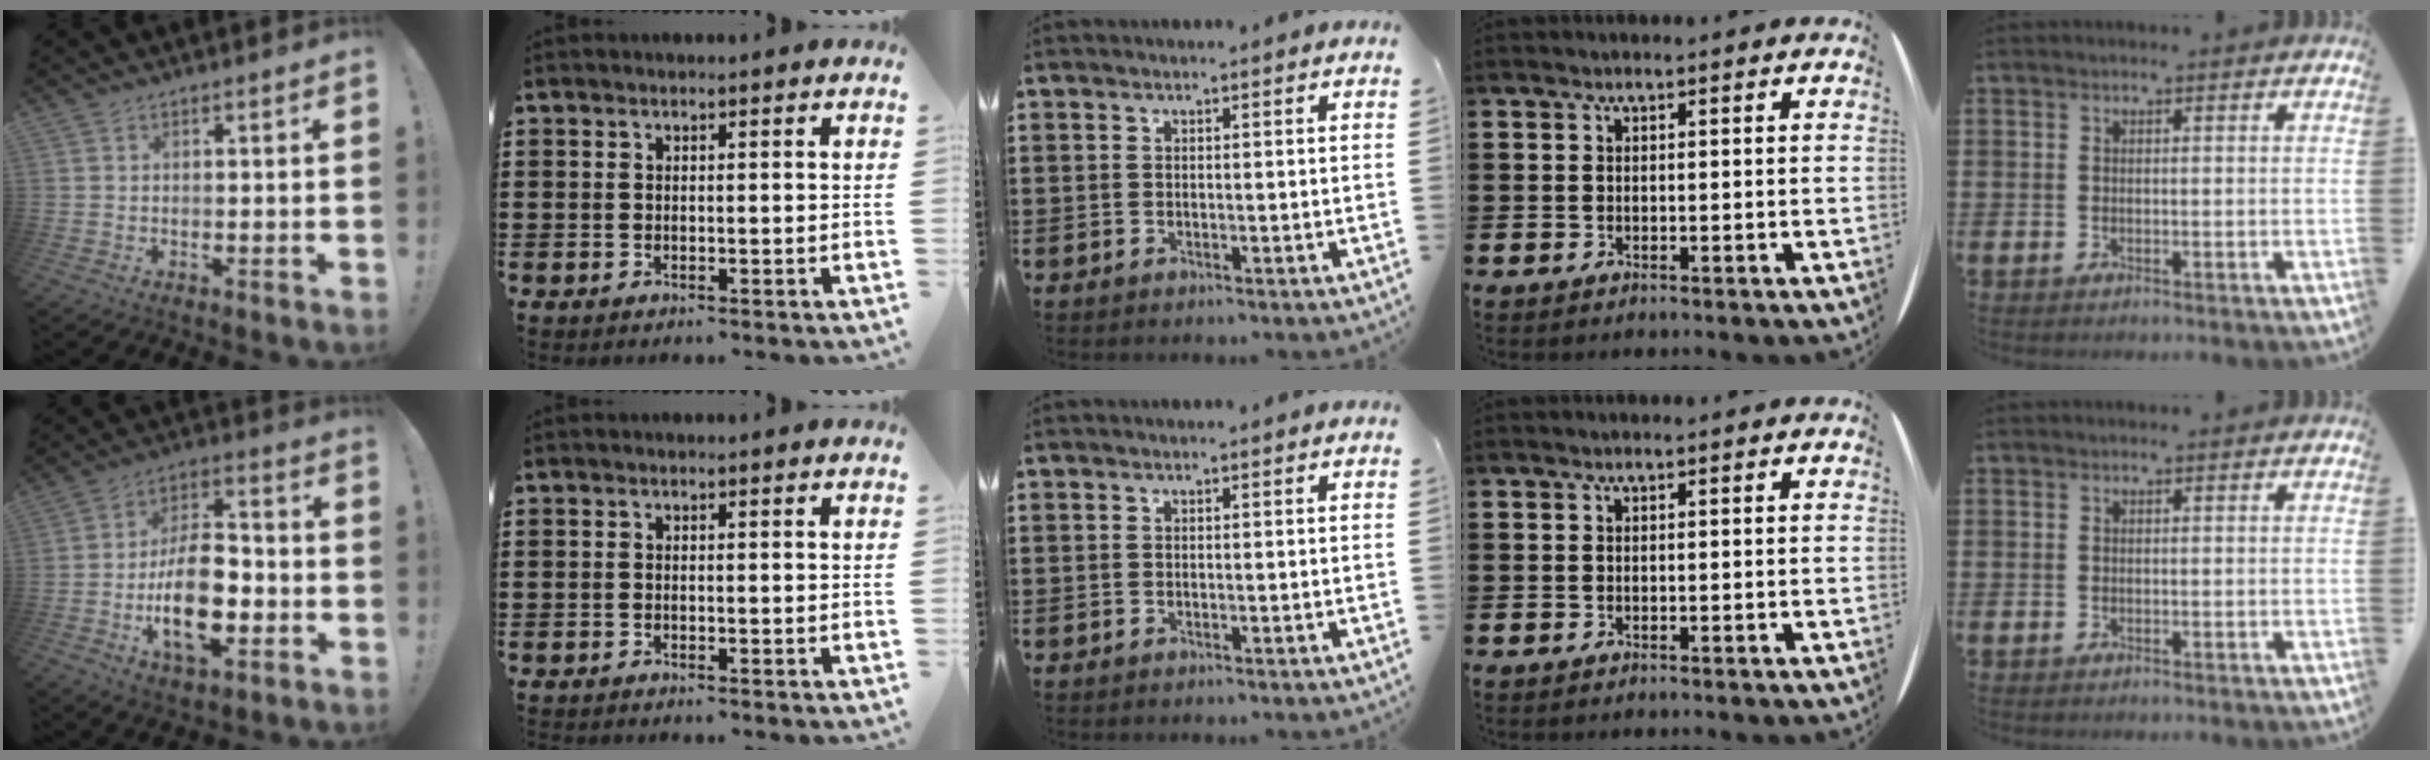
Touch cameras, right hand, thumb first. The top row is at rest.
{"thumb": {"total": 18.6, "force": [-5.5, 9.9, 14.7], "torque": [-0.263, 0.028, -0.089]}, "index": {"total": 0.6, "force": [-0.6, 0.0, 0.1], "torque": [-0.004, -0.003, -0.011]}}